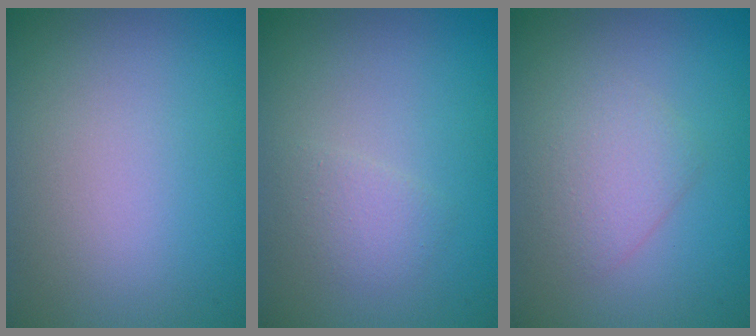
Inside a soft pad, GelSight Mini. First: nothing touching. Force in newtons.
{"total": 1.5, "press": 1.5, "slide": 0.0}
{"total": 2.2, "press": 2.2, "slide": 0.1}